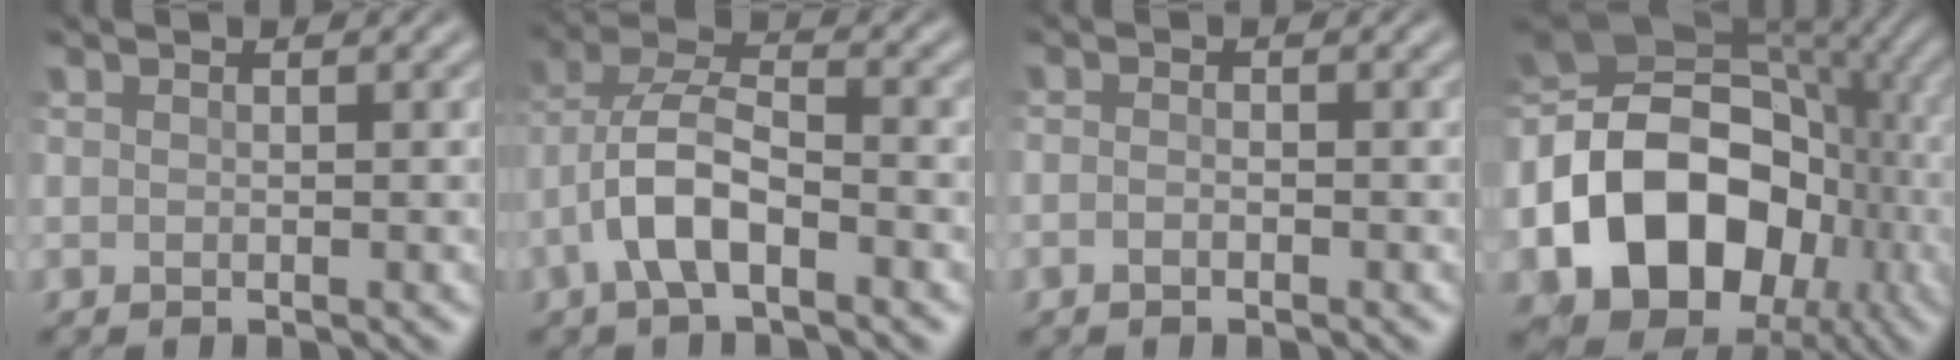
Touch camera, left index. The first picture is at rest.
{"total": 5.6, "force": [-2.3, 2.4, 4.5], "torque": [-0.090, 0.012, -0.050]}
{"total": 0.8, "force": [-0.5, 0.3, 0.6], "torque": [-0.014, -0.001, -0.011]}
{"total": 17.0, "force": [-4.6, 12.7, 10.3], "torque": [-0.188, -0.002, -0.080]}